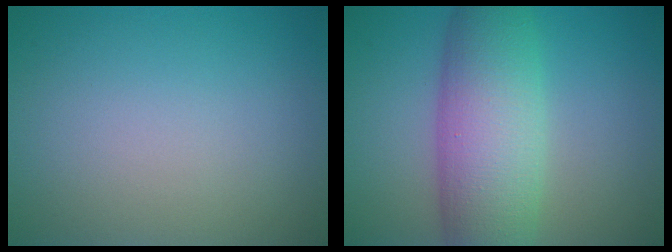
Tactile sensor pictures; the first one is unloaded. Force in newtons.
{"total": 8.9, "press": 8.9, "slide": 0.1}